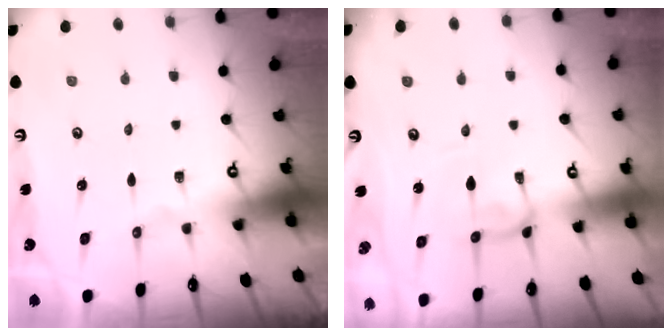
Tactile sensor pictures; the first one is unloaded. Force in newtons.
{"total": 0.7, "press": 0.5, "slide": 0.4}